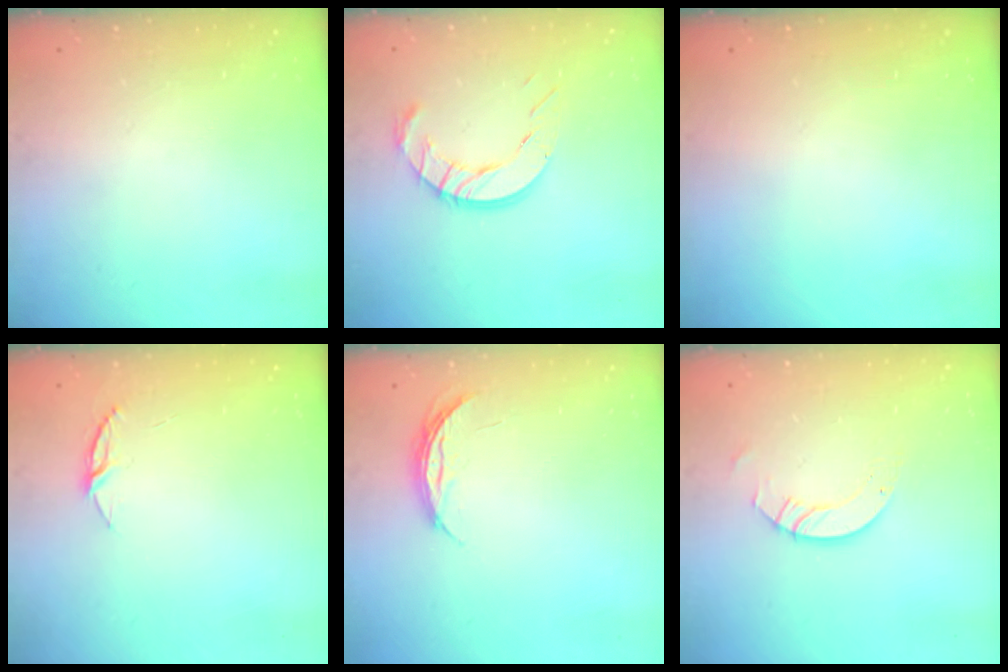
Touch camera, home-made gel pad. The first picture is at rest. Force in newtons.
{"total": 9.7, "press": 9.6, "slide": 0.9}
{"total": 0.0}
{"total": 4.6, "press": 4.5, "slide": 0.4}
{"total": 4.2, "press": 4.2, "slide": 0.5}
{"total": 6.2, "press": 6.2, "slide": 0.6}